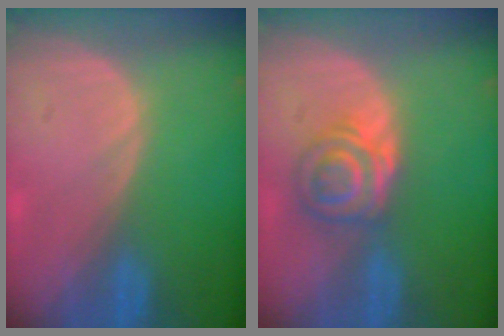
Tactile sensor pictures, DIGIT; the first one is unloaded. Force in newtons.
{"total": 5.5, "press": 5.3, "slide": 1.8}